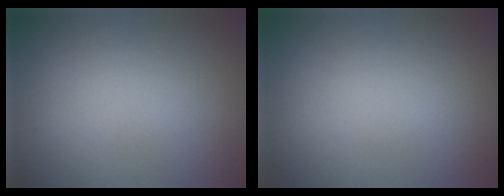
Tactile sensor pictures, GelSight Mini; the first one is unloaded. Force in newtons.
{"total": 0.0}